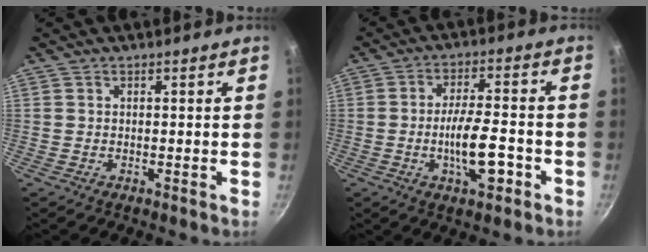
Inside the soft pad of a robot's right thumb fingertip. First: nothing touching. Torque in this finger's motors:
{"motor_torque": [2.90, 2.11, 1.85, -0.94, 0.75]}